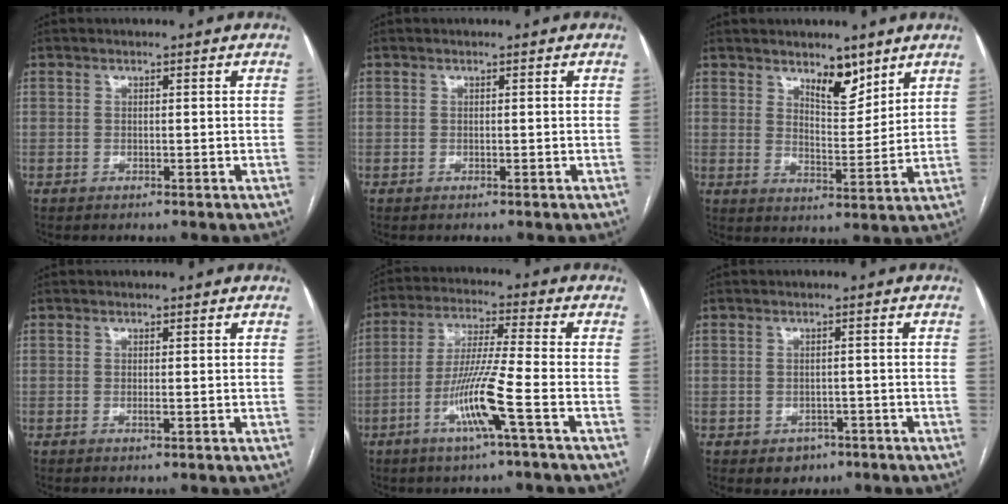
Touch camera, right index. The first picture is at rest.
{"total": 0.0}
{"total": 6.3, "force": [4.6, 2.4, 3.6], "torque": [-0.055, -0.012, 0.076]}
{"total": 0.7, "force": [-0.1, 0.1, 0.7], "torque": [-0.013, -0.002, 0.000]}
{"total": 10.4, "force": [-4.1, -0.9, 9.5], "torque": [-0.189, -0.008, -0.082]}
{"total": 3.2, "force": [-1.6, 2.6, 1.0], "torque": [-0.006, 0.008, -0.012]}